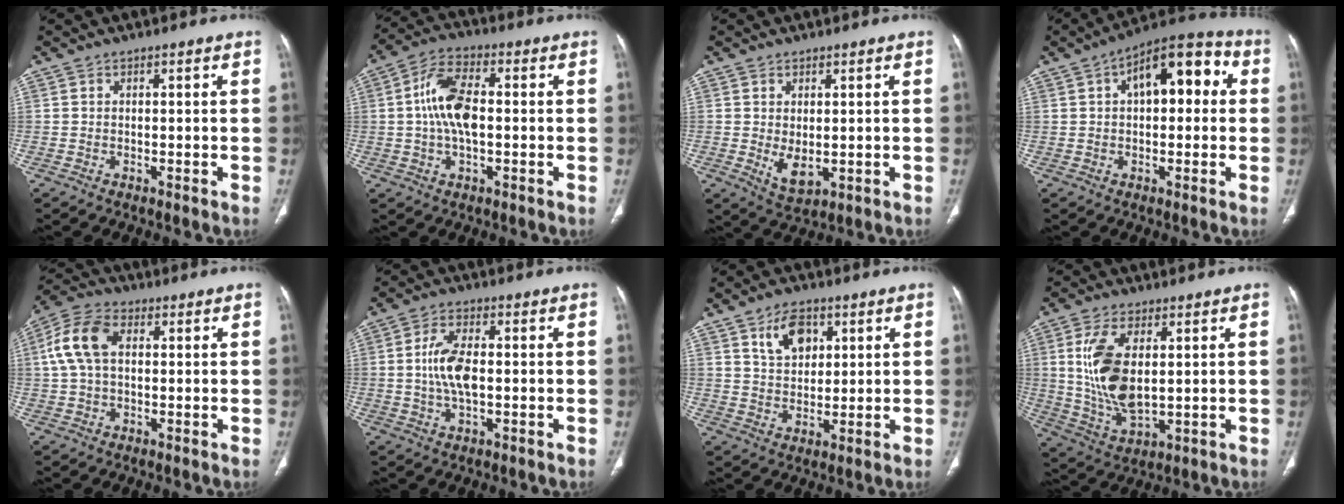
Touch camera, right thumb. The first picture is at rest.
{"total": 12.8, "force": [0.4, 6.4, 11.0], "torque": [-0.218, 0.022, 0.000]}
{"total": 4.8, "force": [-0.3, 2.6, 4.1], "torque": [-0.067, -0.012, 0.011]}
{"total": 13.8, "force": [3.1, 7.0, 11.5], "torque": [-0.133, 0.038, 0.039]}
{"total": 10.1, "force": [2.0, 6.1, 7.9], "torque": [-0.173, 0.026, 0.035]}
{"total": 7.5, "force": [0.0, 3.4, 6.6], "torque": [-0.139, 0.004, -0.002]}
{"total": 8.7, "force": [3.9, 4.8, 6.1], "torque": [-0.095, -0.014, 0.076]}
{"total": 13.1, "force": [2.3, 6.3, 11.2], "torque": [-0.228, -0.018, 0.057]}